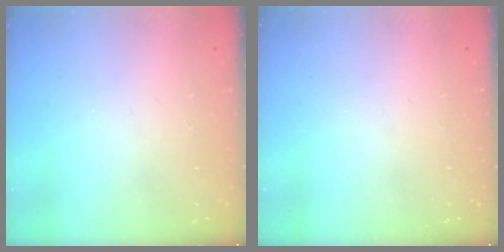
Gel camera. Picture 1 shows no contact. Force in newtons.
{"total": 0.0}